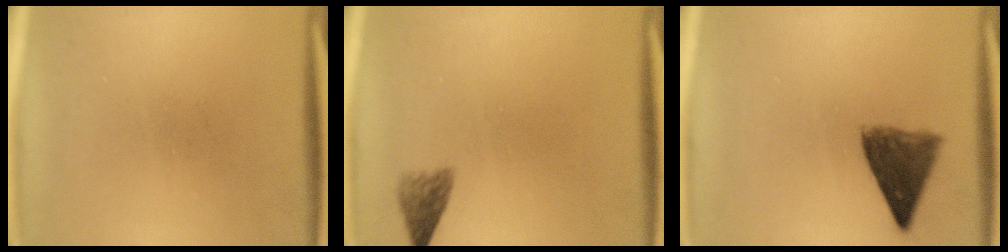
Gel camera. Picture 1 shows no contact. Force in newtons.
{"total": 2.3}
{"total": 7.2}